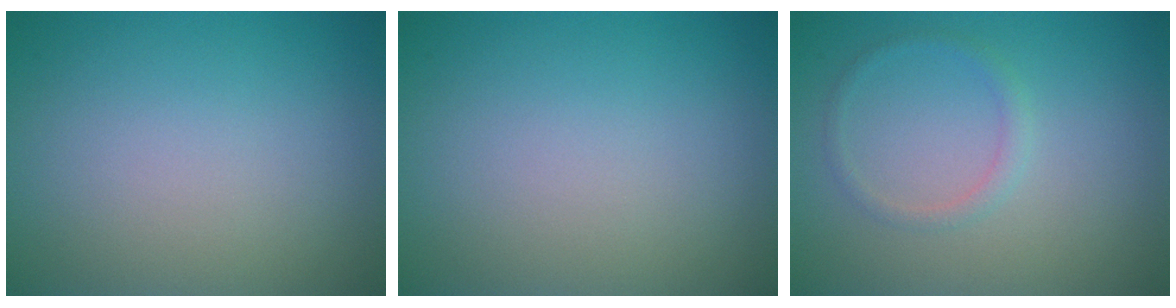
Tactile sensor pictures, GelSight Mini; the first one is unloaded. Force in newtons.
{"total": 0.0}
{"total": 1.2, "press": 1.2, "slide": 0.0}